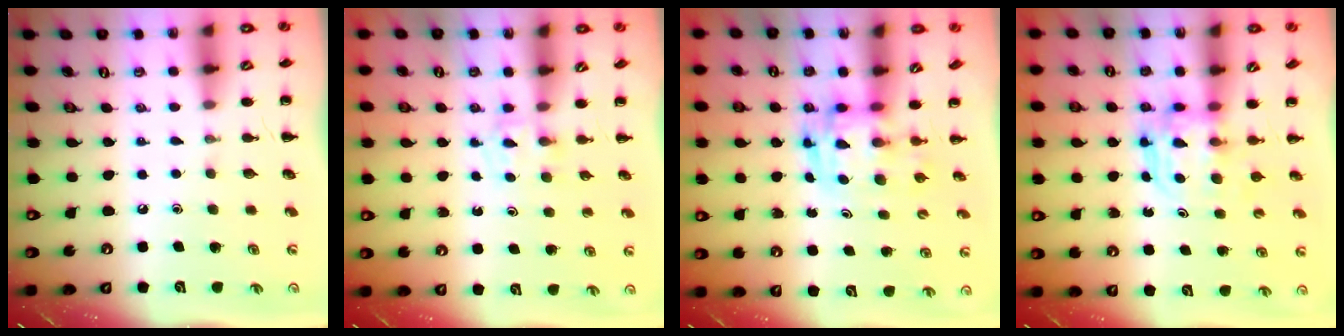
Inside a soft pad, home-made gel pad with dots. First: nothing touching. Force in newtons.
{"total": 3.8, "press": 3.6, "slide": 1.2}
{"total": 2.8, "press": 2.8, "slide": 0.5}
{"total": 3.8, "press": 3.7, "slide": 0.2}